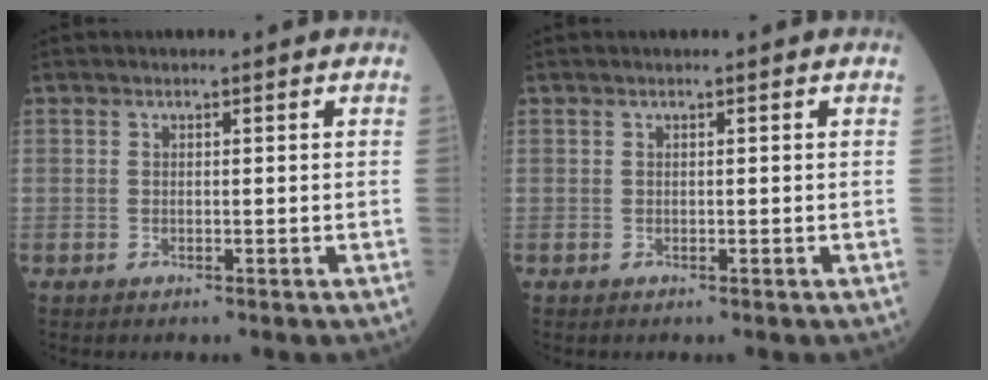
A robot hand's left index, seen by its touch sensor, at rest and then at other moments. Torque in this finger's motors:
{"motor_torque": [0.00, 0.00, 0.00, 0.00]}